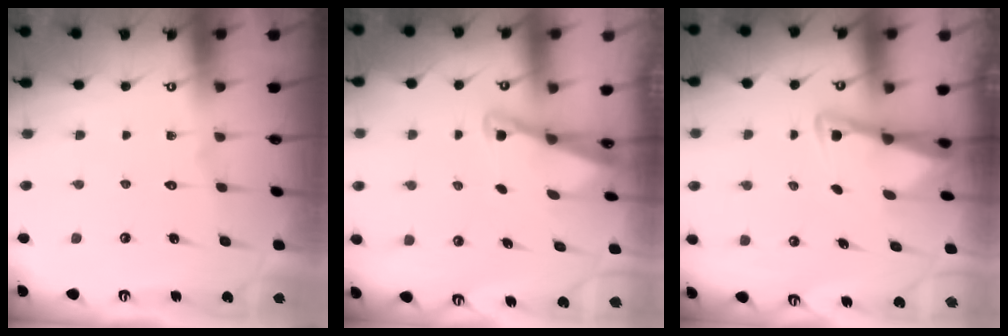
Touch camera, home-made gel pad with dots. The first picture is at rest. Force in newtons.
{"total": 2.2, "press": 2.2, "slide": 0.3}
{"total": 2.9, "press": 2.9, "slide": 0.4}